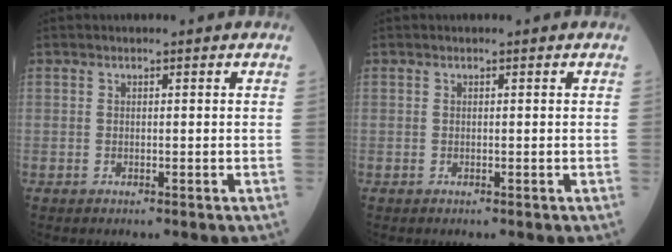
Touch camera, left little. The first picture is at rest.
{"total": 0.0}